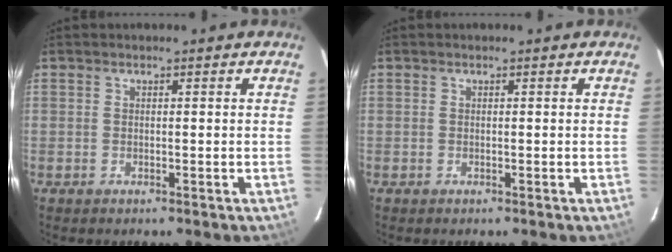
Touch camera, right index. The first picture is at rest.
{"total": 0.0}